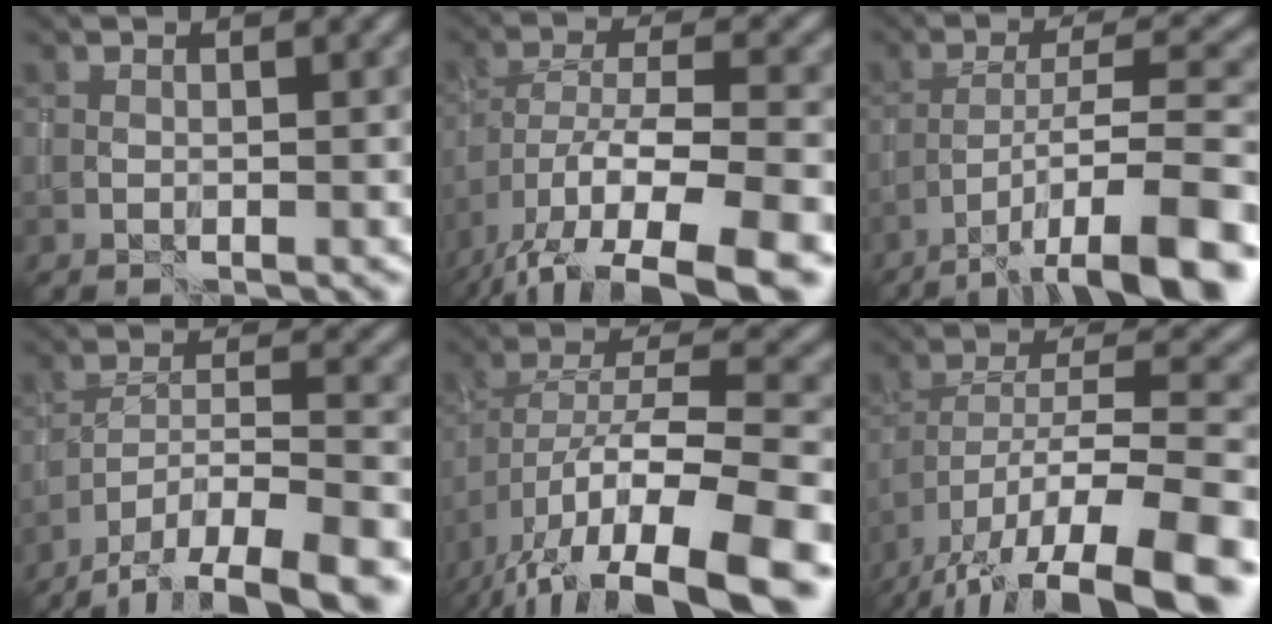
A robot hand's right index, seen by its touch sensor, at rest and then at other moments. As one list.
[{"total": 14.3, "force": [-9.2, 4.8, 9.9], "torque": [-0.190, -0.016, -0.134]}, {"total": 12.8, "force": [-8.1, 3.0, 9.4], "torque": [-0.151, 0.008, -0.124]}, {"total": 14.3, "force": [-11.4, 4.7, 7.2], "torque": [-0.114, -0.009, -0.159]}, {"total": 15.1, "force": [-8.7, 4.9, 11.4], "torque": [-0.193, 0.002, -0.135]}, {"total": 15.0, "force": [-9.9, 4.5, 10.4], "torque": [-0.185, 0.001, -0.152]}]